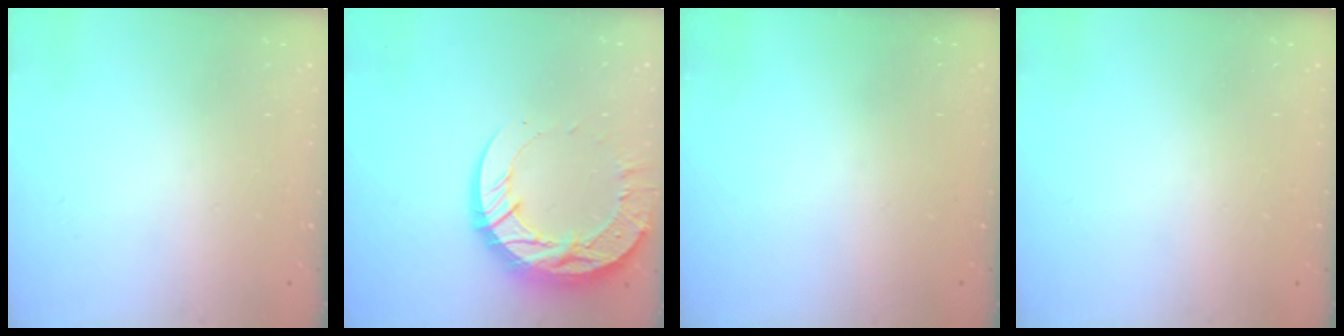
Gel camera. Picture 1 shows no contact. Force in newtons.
{"total": 18.7, "press": 18.6, "slide": 1.8}
{"total": 0.0}
{"total": 0.0}